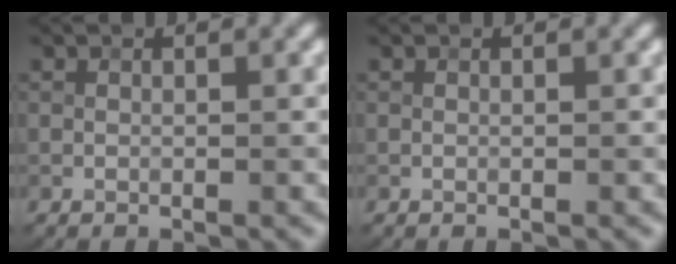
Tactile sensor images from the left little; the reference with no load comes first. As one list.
[{"total": 0.0}]